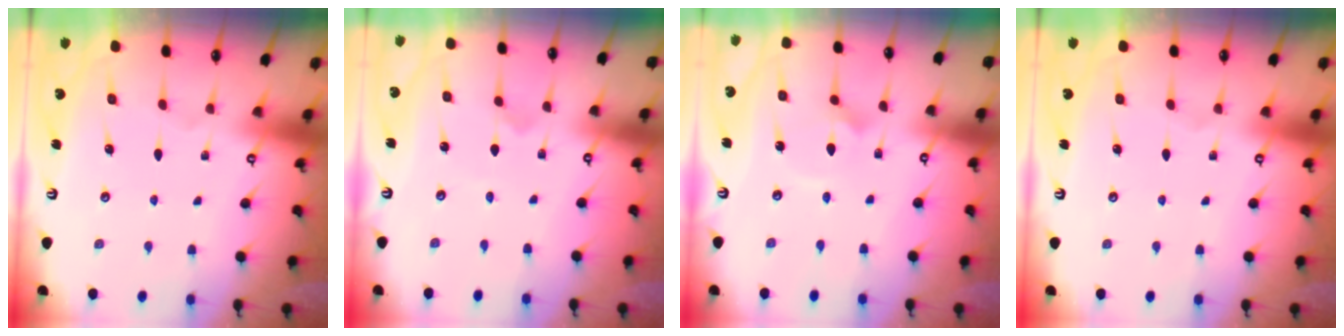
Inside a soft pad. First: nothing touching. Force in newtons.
{"total": 0.0}
{"total": 2.7, "press": 2.7, "slide": 0.1}
{"total": 0.0}